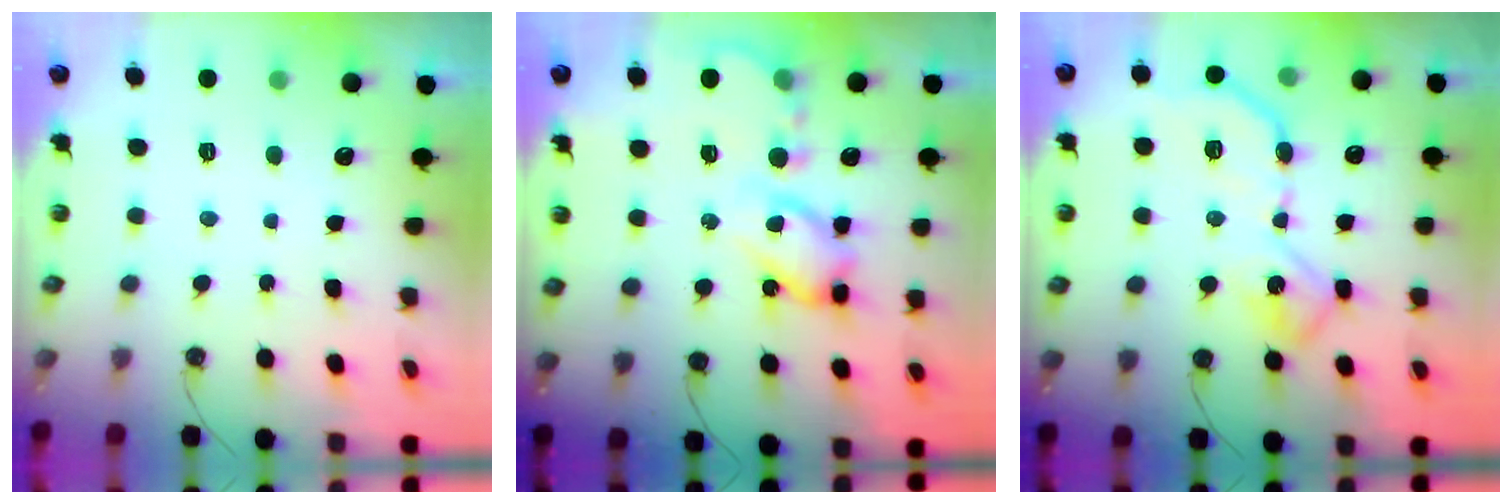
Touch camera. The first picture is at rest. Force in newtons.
{"total": 14.3, "press": 14.2, "slide": 1.4}
{"total": 16.9, "press": 16.9, "slide": 0.4}